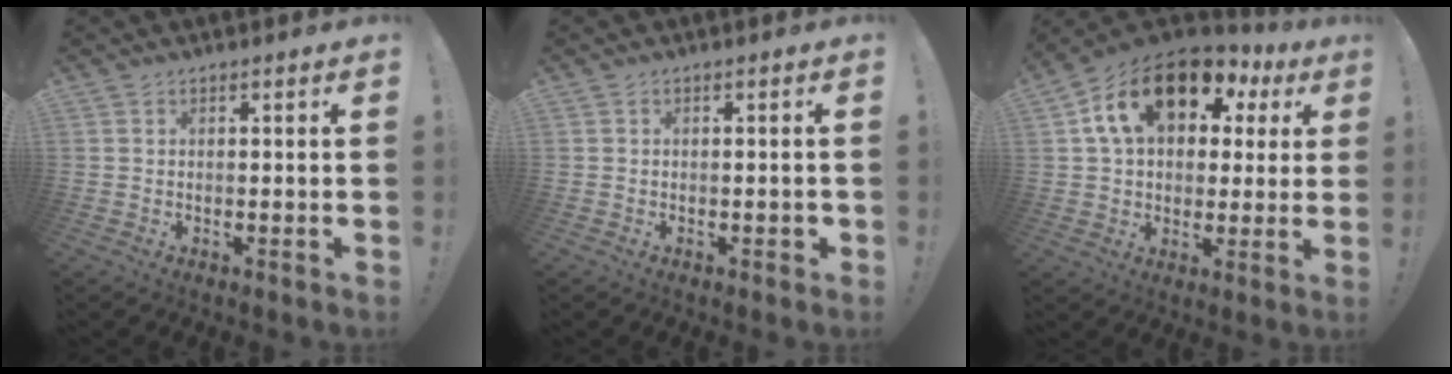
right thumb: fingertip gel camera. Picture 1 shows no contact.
{"total": 1.2, "force": [-0.6, 0.6, 0.9], "torque": [-0.019, 0.006, -0.008]}
{"total": 19.0, "force": [8.3, 11.7, 12.4], "torque": [-0.195, -0.025, 0.146]}